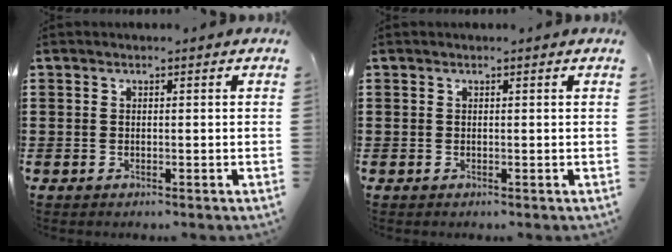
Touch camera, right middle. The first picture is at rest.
{"total": 0.0}